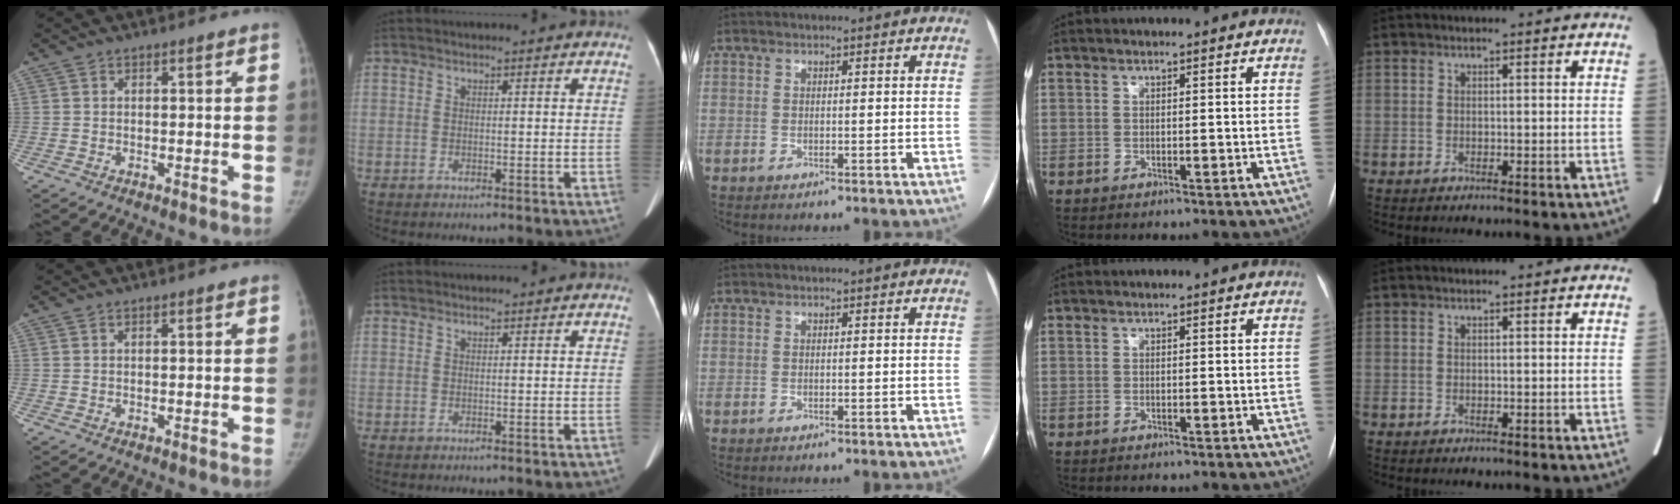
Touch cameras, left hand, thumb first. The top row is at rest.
{}